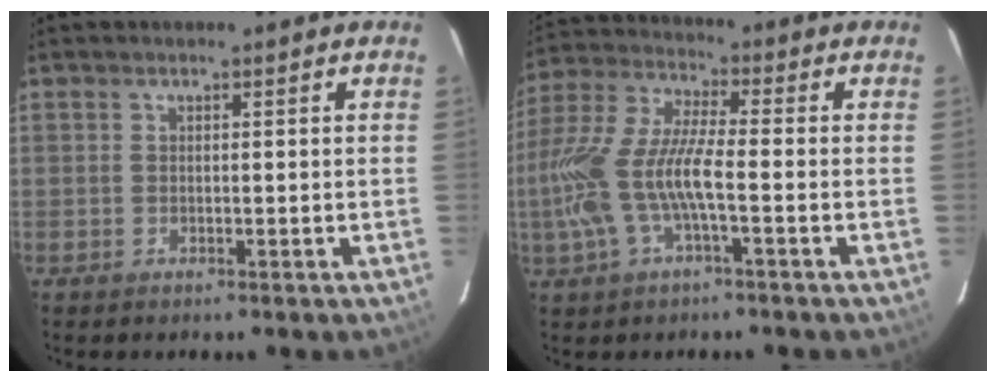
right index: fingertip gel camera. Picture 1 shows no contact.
{"total": 14.3, "force": [-3.8, 3.6, 13.4], "torque": [-0.283, -0.003, -0.073]}